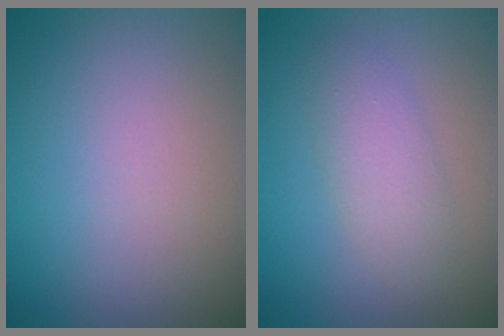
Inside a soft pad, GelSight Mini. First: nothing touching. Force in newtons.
{"total": 2.6, "press": 2.6, "slide": 0.0}